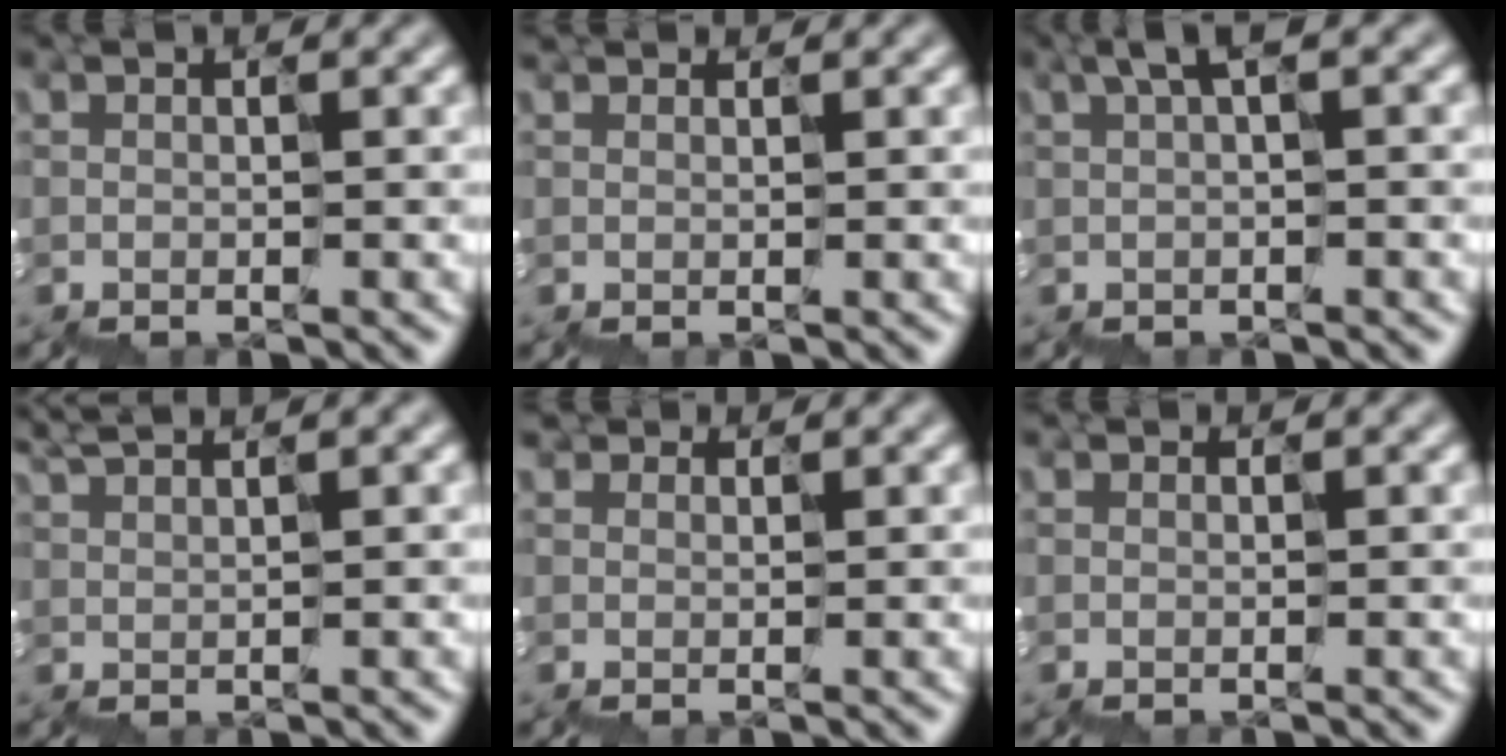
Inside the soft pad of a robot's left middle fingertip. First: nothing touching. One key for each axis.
{"total": 0.6, "fx": 0.5, "fy": 0.2, "fz": 0.1, "tx": 0.004, "ty": 0.008, "tz": 0.005}
{"total": 0.7, "fx": 0.4, "fy": -0.3, "fz": 0.4, "tx": -0.028, "ty": 0.006, "tz": 0.006}
{"total": 2.6, "fx": 2.4, "fy": 0.3, "fz": 1.1, "tx": -0.029, "ty": 0.011, "tz": 0.044}
{"total": 0.9, "fx": 0.8, "fy": 0.1, "fz": -0.4, "tx": 0.007, "ty": 0.006, "tz": 0.013}
{"total": 0.0}